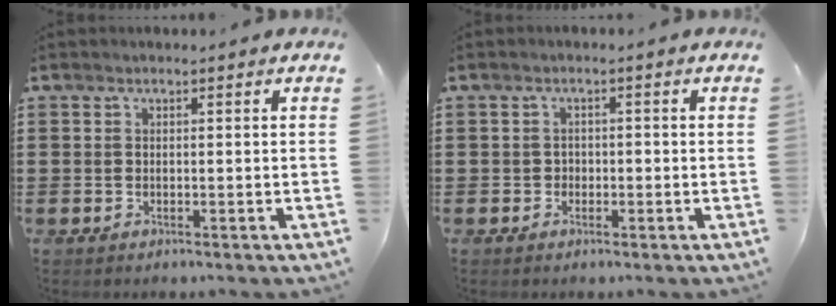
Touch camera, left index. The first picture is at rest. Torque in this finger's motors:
{"motor_torque": [0.19, 0.09, 0.01, 0.01]}